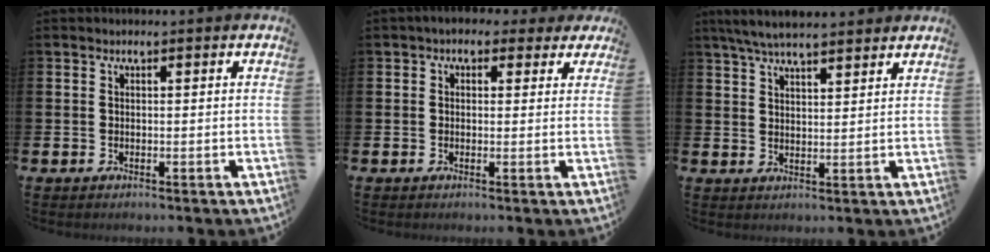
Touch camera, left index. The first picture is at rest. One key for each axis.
{"total": 2.5, "fx": 1.5, "fy": 1.8, "fz": 0.7, "tx": -0.010, "ty": 0.000, "tz": 0.022}
{"total": 5.8, "fx": 5.4, "fy": 0.8, "fz": 1.8, "tx": -0.053, "ty": -0.015, "tz": 0.101}